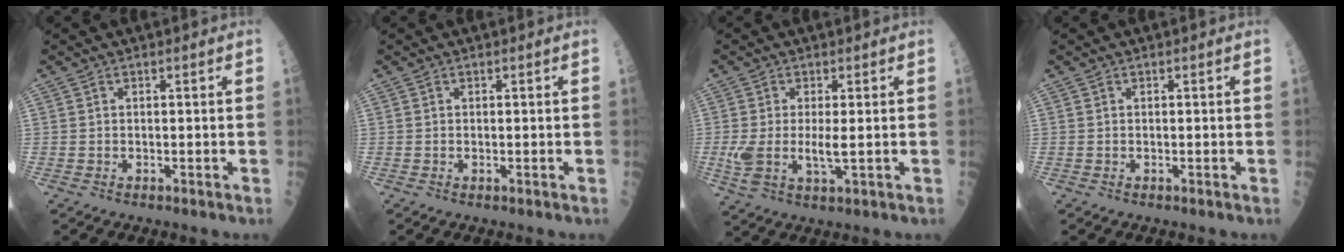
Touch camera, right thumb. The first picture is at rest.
{"total": 0.0}
{"total": 6.4, "force": [-0.1, 2.3, 6.0], "torque": [-0.138, -0.010, 0.000]}
{"total": 0.0}